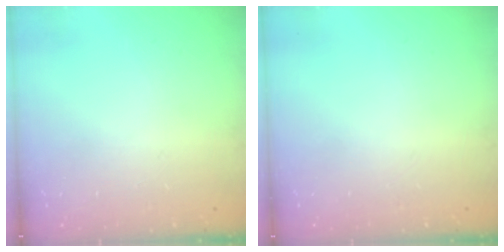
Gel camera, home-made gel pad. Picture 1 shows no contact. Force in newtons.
{"total": 0.0}